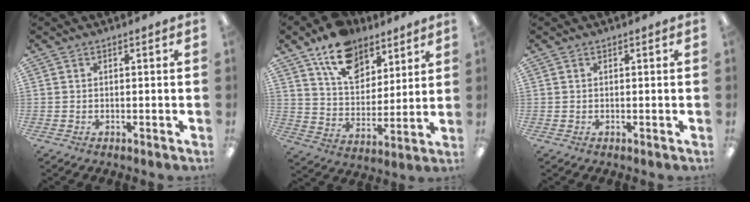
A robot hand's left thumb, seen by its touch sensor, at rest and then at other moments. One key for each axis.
{"total": 14.5, "fx": 10.4, "fy": 8.1, "fz": 6.0, "tx": -0.096, "ty": -0.055, "tz": 0.193}
{"total": 0.0}